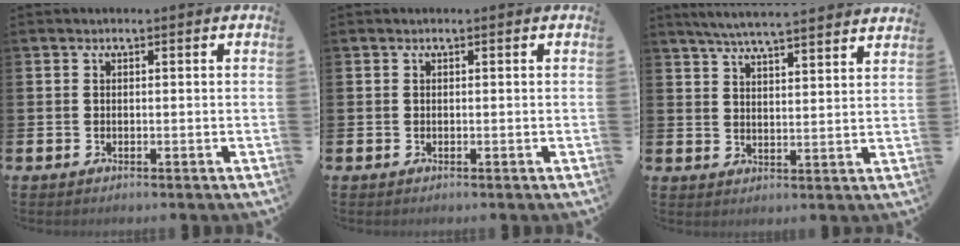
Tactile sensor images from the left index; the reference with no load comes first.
{"total": 0.0}
{"total": 5.9, "force": [5.7, -0.3, 1.3], "torque": [-0.040, -0.033, 0.100]}